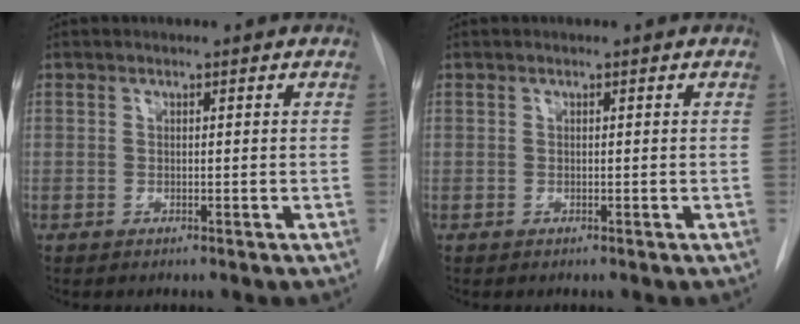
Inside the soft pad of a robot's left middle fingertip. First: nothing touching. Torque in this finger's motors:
{"motor_torque": [1.08, -1.06, 0.26, 0.02]}